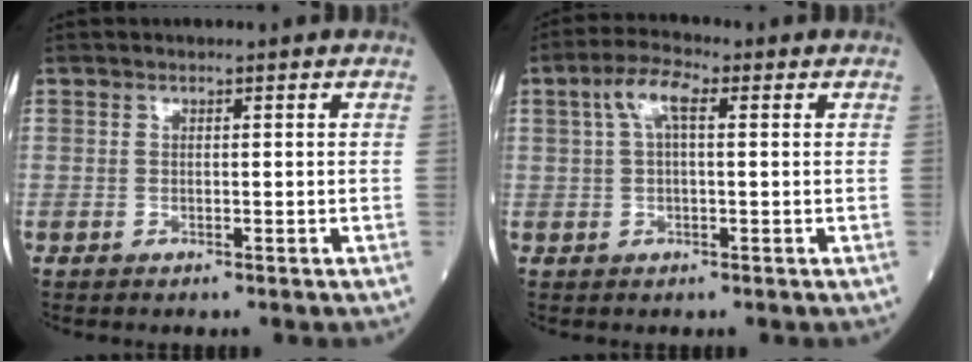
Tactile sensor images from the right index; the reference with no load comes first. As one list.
[{"total": 5.1, "force": [1.5, 1.5, 4.6], "torque": [-0.100, 0.024, 0.030]}]